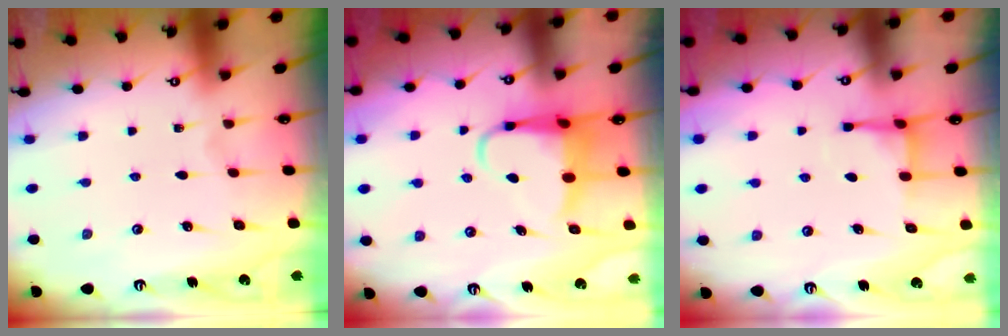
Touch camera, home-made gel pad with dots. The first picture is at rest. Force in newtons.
{"total": 6.1, "press": 6.1, "slide": 0.8}
{"total": 4.4, "press": 4.3, "slide": 0.7}